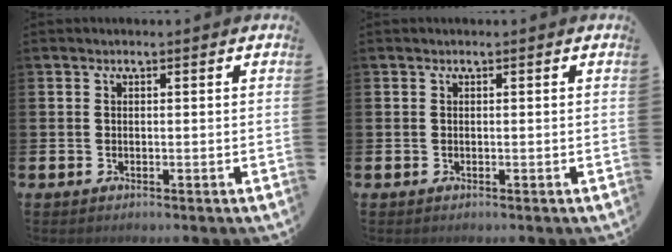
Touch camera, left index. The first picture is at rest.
{"total": 0.0}